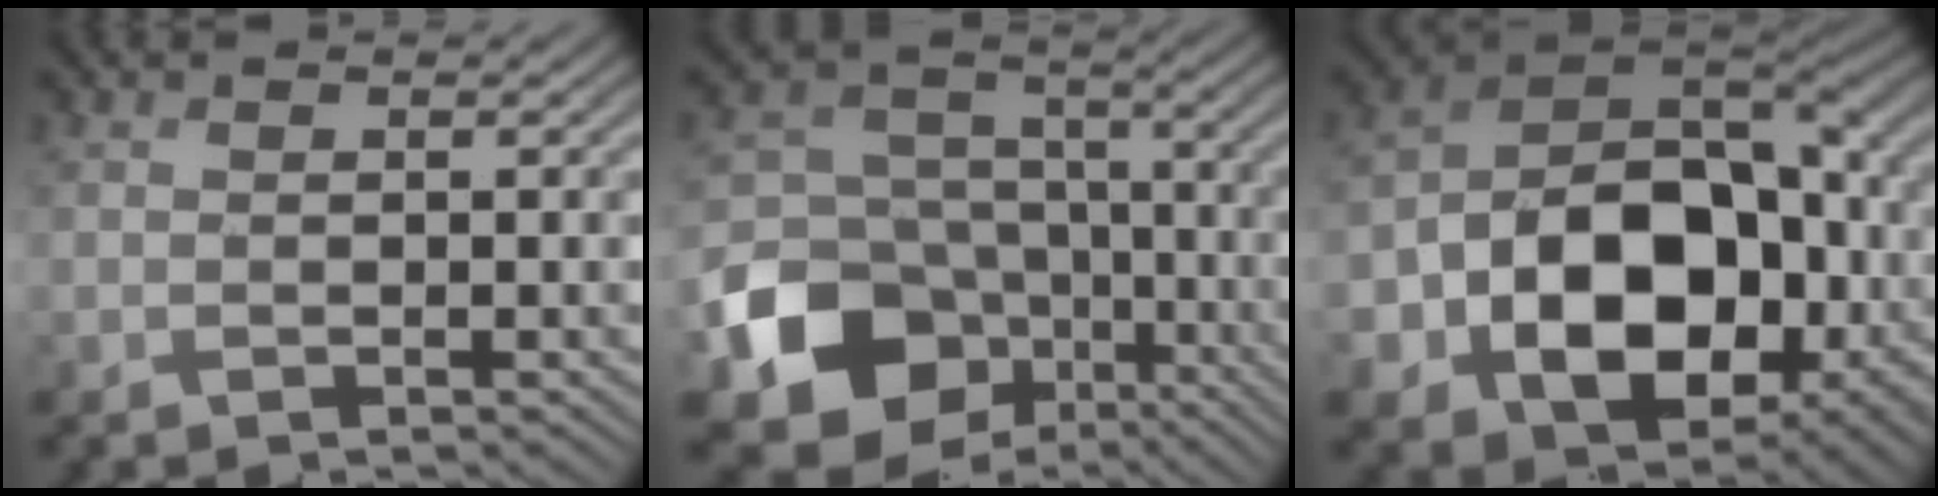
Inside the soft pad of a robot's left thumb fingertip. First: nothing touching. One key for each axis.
{"total": 12.6, "fx": -5.4, "fy": 10.1, "fz": 5.4, "tx": -0.137, "ty": -0.023, "tz": -0.099}
{"total": 16.9, "fx": -3.5, "fy": 12.0, "fz": 11.5, "tx": -0.202, "ty": -0.035, "tz": -0.051}